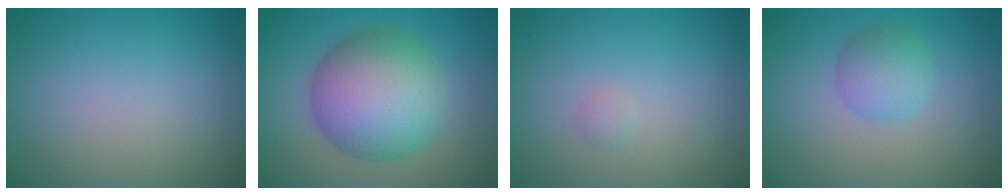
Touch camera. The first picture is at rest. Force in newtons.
{"total": 10.3, "press": 10.3, "slide": 0.1}
{"total": 0.6, "press": 0.6, "slide": 0.0}
{"total": 2.9, "press": 2.9, "slide": 0.1}